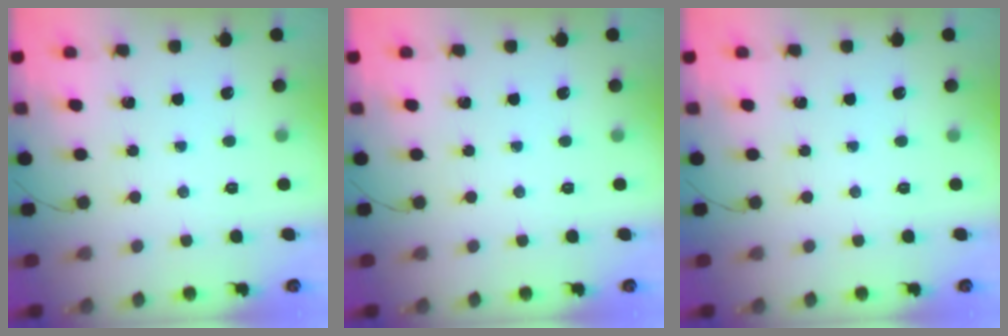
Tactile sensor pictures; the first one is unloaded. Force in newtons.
{"total": 0.0}
{"total": 0.0}